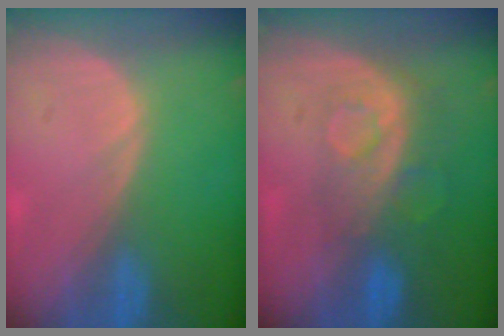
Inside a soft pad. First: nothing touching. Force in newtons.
{"total": 8.5, "press": 7.1, "slide": 4.7}